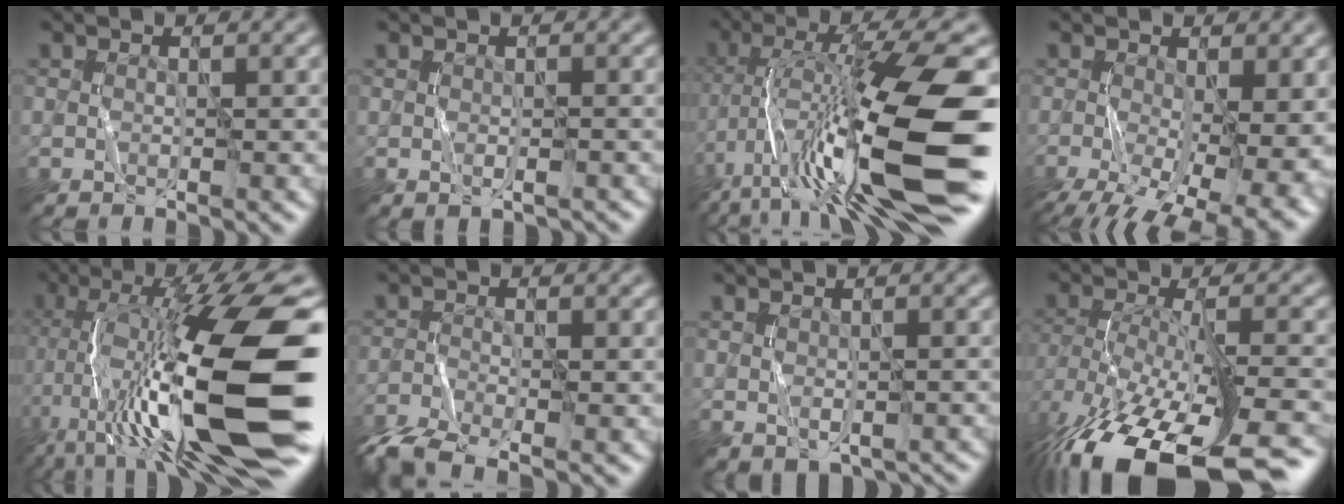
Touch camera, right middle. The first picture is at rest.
{"total": 0.7, "force": [-0.2, 0.3, 0.6], "torque": [-0.013, -0.005, 0.005]}
{"total": 15.7, "force": [-5.8, 3.1, 14.3], "torque": [-0.257, 0.015, -0.085]}
{"total": 13.7, "force": [-3.9, 6.3, 11.5], "torque": [-0.186, -0.041, -0.033]}
{"total": 19.0, "force": [-3.8, 5.3, 17.9], "torque": [-0.313, 0.019, -0.067]}
{"total": 4.5, "force": [-3.6, 1.0, 2.5], "torque": [-0.059, -0.012, -0.075]}
{"total": 1.4, "force": [-0.1, 0.8, 1.0], "torque": [-0.021, -0.008, 0.010]}
{"total": 15.0, "force": [-10.9, 5.0, 9.1], "torque": [-0.199, -0.037, -0.140]}